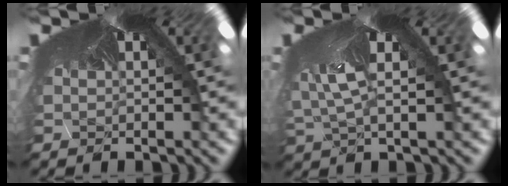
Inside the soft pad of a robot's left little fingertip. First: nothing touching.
{"total": 2.6, "force": [-2.6, -0.4, -0.3], "torque": [-0.014, -0.044, -0.015]}